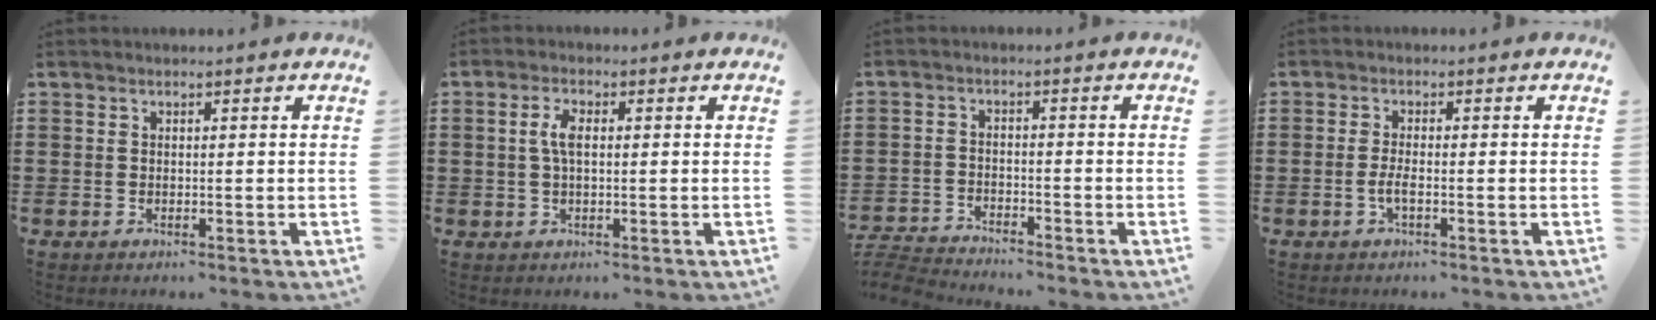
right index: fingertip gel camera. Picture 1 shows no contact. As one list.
[{"total": 3.6, "force": [0.3, 1.4, 3.3], "torque": [-0.075, 0.003, 0.001]}, {"total": 3.7, "force": [-3.7, 0.1, 0.2], "torque": [-0.022, -0.005, -0.084]}, {"total": 2.5, "force": [-0.9, 0.2, 2.4], "torque": [-0.051, -0.007, -0.017]}]